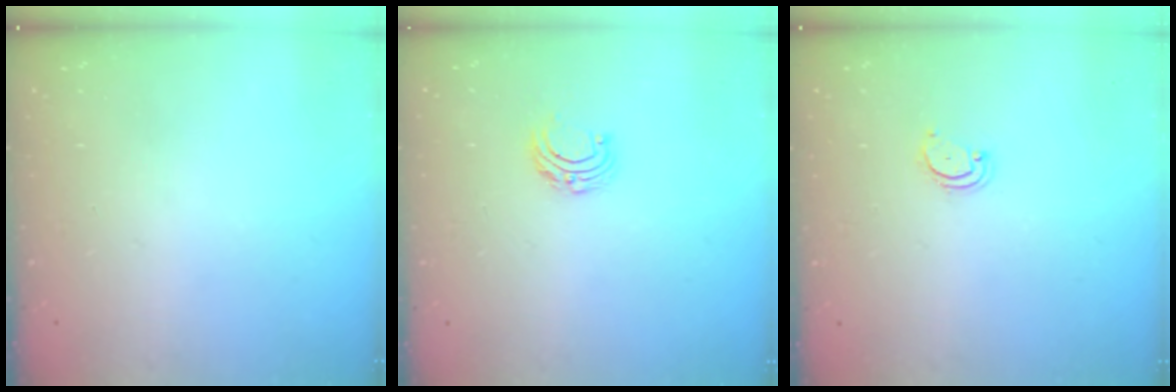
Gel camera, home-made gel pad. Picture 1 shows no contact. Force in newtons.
{"total": 5.0, "press": 5.0, "slide": 0.4}
{"total": 3.2, "press": 3.2, "slide": 0.3}